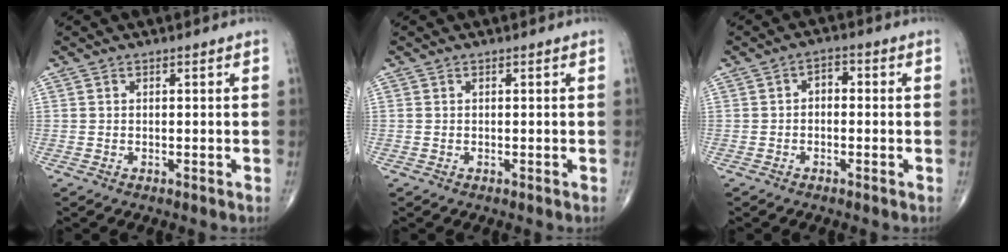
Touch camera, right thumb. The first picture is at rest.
{"total": 0.0}
{"total": 2.7, "force": [-0.3, 1.8, 2.0], "torque": [-0.012, 0.013, -0.016]}